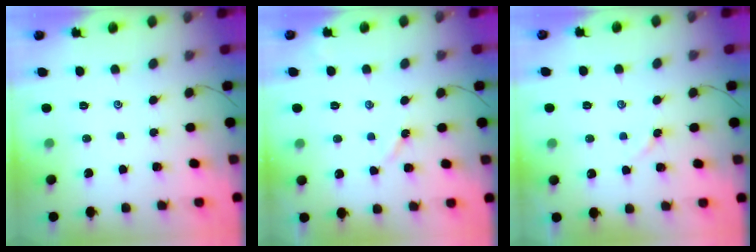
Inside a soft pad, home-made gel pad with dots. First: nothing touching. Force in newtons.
{"total": 3.0, "press": 3.0, "slide": 0.3}
{"total": 2.3, "press": 2.3, "slide": 0.5}